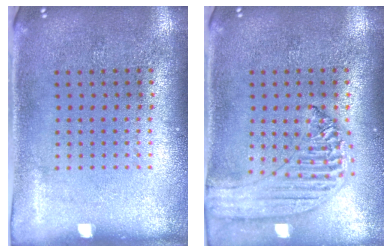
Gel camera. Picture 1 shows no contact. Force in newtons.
{"total": 1.3, "press": 1.2, "slide": 0.2}